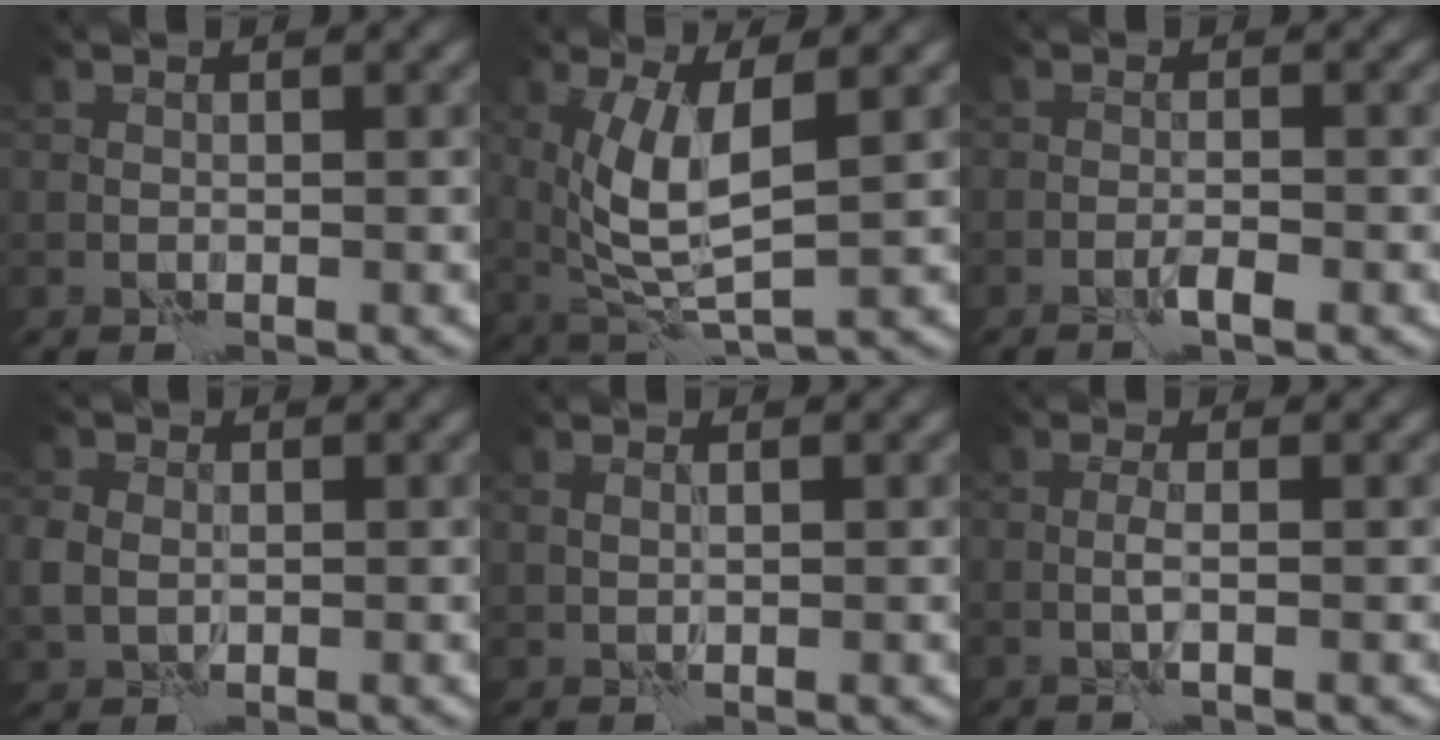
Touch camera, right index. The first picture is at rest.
{"total": 5.9, "force": [1.3, 1.7, 5.5], "torque": [-0.119, -0.009, 0.032]}
{"total": 0.9, "force": [-0.5, -0.1, 0.7], "torque": [-0.014, 0.002, -0.010]}
{"total": 2.6, "force": [-0.2, 2.1, 1.5], "torque": [-0.039, -0.004, -0.004]}
{"total": 0.6, "force": [0.5, 0.1, 0.4], "torque": [-0.012, -0.001, 0.011]}
{"total": 1.1, "force": [0.0, -0.2, 1.1], "torque": [-0.026, 0.004, -0.005]}